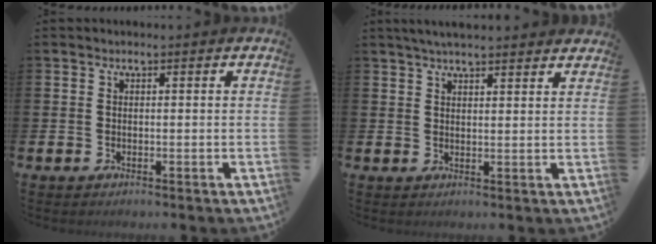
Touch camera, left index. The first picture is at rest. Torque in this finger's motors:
{"motor_torque": [1.02, -1.12, 0.29, 0.04]}